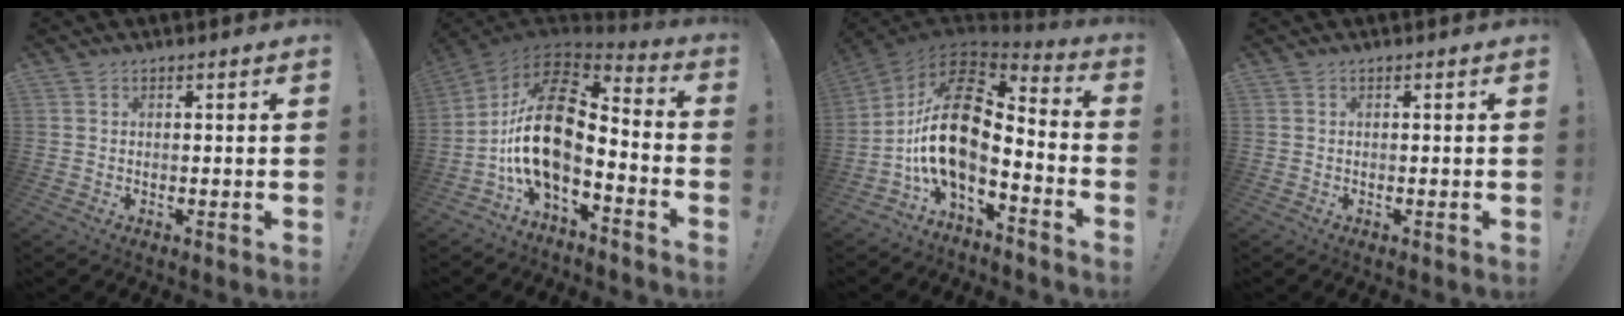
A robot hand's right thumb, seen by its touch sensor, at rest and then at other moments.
{"total": 18.9, "force": [-2.1, 9.4, 16.2], "torque": [-0.327, 0.011, -0.037]}
{"total": 18.5, "force": [-1.0, 9.1, 16.1], "torque": [-0.322, 0.006, -0.017]}
{"total": 0.0}